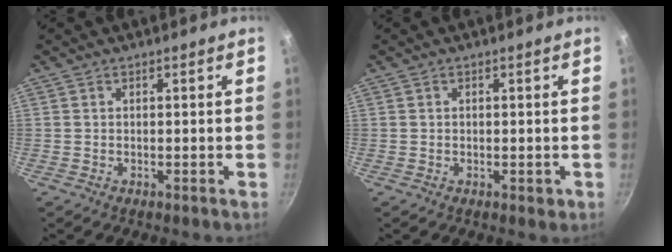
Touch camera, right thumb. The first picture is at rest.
{"total": 1.2, "force": [-0.2, 0.9, 0.8], "torque": [-0.007, 0.001, -0.002]}